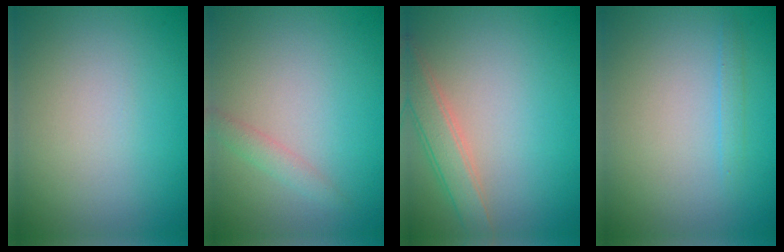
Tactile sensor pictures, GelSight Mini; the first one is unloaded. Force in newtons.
{"total": 1.3, "press": 1.3, "slide": 0.1}
{"total": 3.3, "press": 3.3, "slide": 0.1}
{"total": 0.9, "press": 0.9, "slide": 0.1}